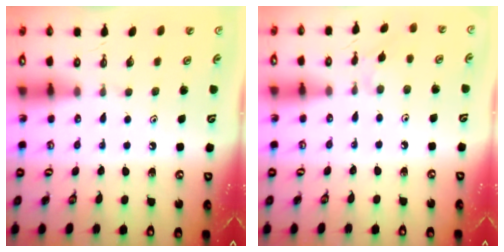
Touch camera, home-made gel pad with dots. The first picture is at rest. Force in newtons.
{"total": 4.5, "press": 4.4, "slide": 0.7}